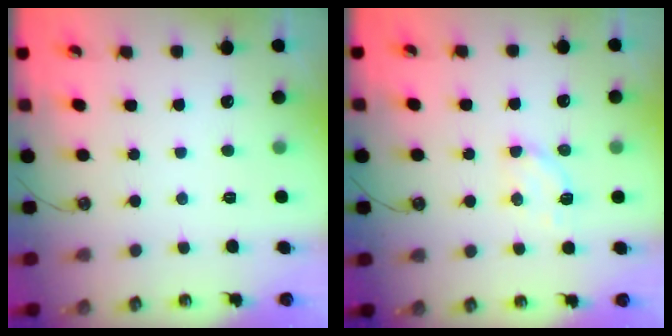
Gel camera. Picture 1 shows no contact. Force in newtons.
{"total": 6.5, "press": 6.4, "slide": 1.0}